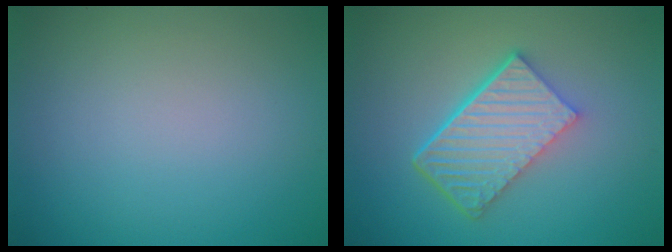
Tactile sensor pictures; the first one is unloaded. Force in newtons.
{"total": 6.2, "press": 4.2, "slide": 4.6}